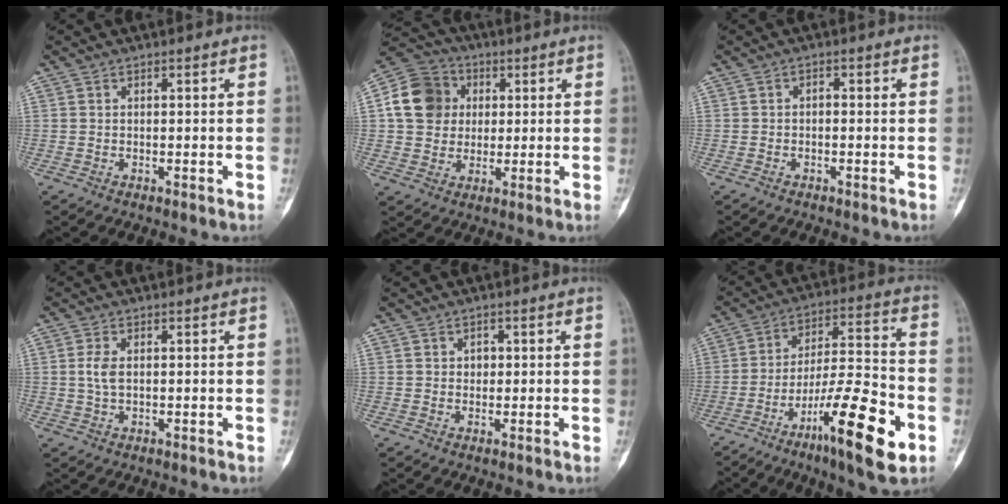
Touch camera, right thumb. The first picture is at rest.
{"total": 11.9, "force": [2.0, 10.4, 5.4], "torque": [-0.083, 0.009, 0.026]}
{"total": 0.9, "force": [-0.4, 0.6, 0.6], "torque": [-0.004, 0.008, -0.011]}
{"total": 3.0, "force": [0.4, 1.6, 2.5], "torque": [-0.055, 0.002, 0.009]}
{"total": 1.5, "force": [0.2, 1.3, 0.7], "torque": [0.000, 0.003, 0.001]}
{"total": 19.0, "force": [-8.6, 4.2, 16.4], "torque": [-0.271, 0.051, -0.135]}